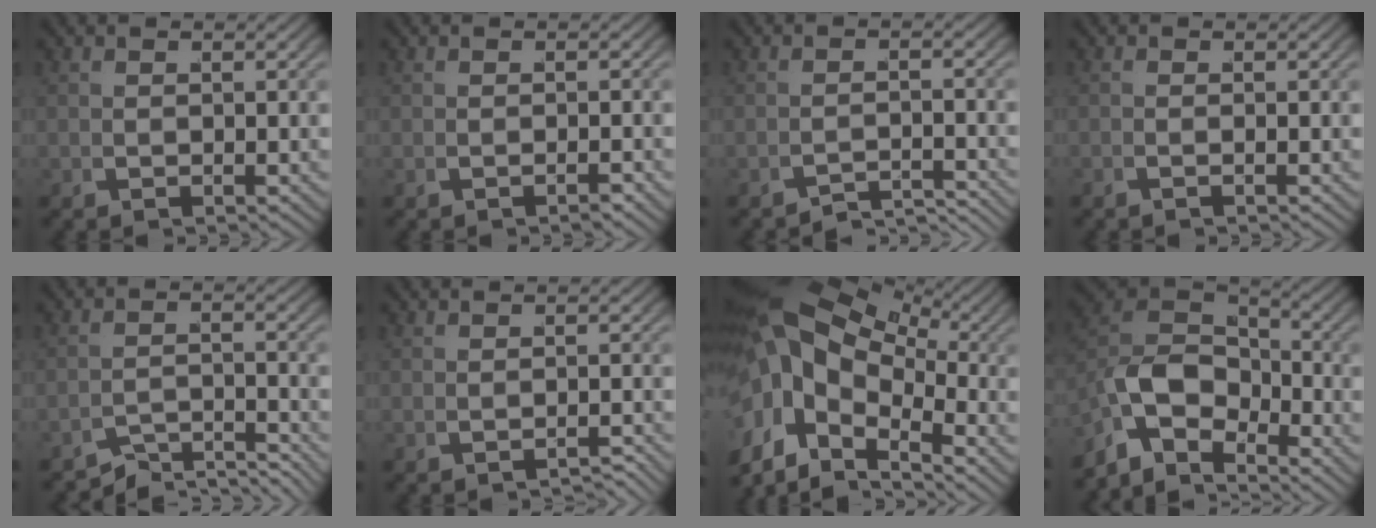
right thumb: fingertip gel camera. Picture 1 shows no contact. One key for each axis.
{"total": 0.7, "fx": -0.6, "fy": -0.4, "fz": 0.0, "tx": 0.003, "ty": 0.002, "tz": -0.012}
{"total": 4.5, "fx": -4.5, "fy": -0.1, "fz": 0.0, "tx": 0.016, "ty": -0.004, "tz": -0.081}
{"total": 1.0, "fx": -0.4, "fy": -0.7, "fz": -0.5, "tx": 0.011, "ty": 0.007, "tz": -0.015}
{"total": 5.1, "fx": -5.1, "fy": 0.2, "fz": 0.7, "tx": 0.011, "ty": -0.003, "tz": -0.099}
{"total": 1.7, "fx": -1.6, "fy": -0.5, "fz": -0.2, "tx": 0.007, "ty": 0.002, "tz": -0.027}
{"total": 12.6, "fx": -0.8, "fy": 8.8, "fz": 8.9, "tx": -0.184, "ty": -0.020, "tz": -0.022}
{"total": 7.7, "fx": -1.9, "fy": 4.5, "fz": 6.0, "tx": -0.135, "ty": -0.004, "tz": -0.039}